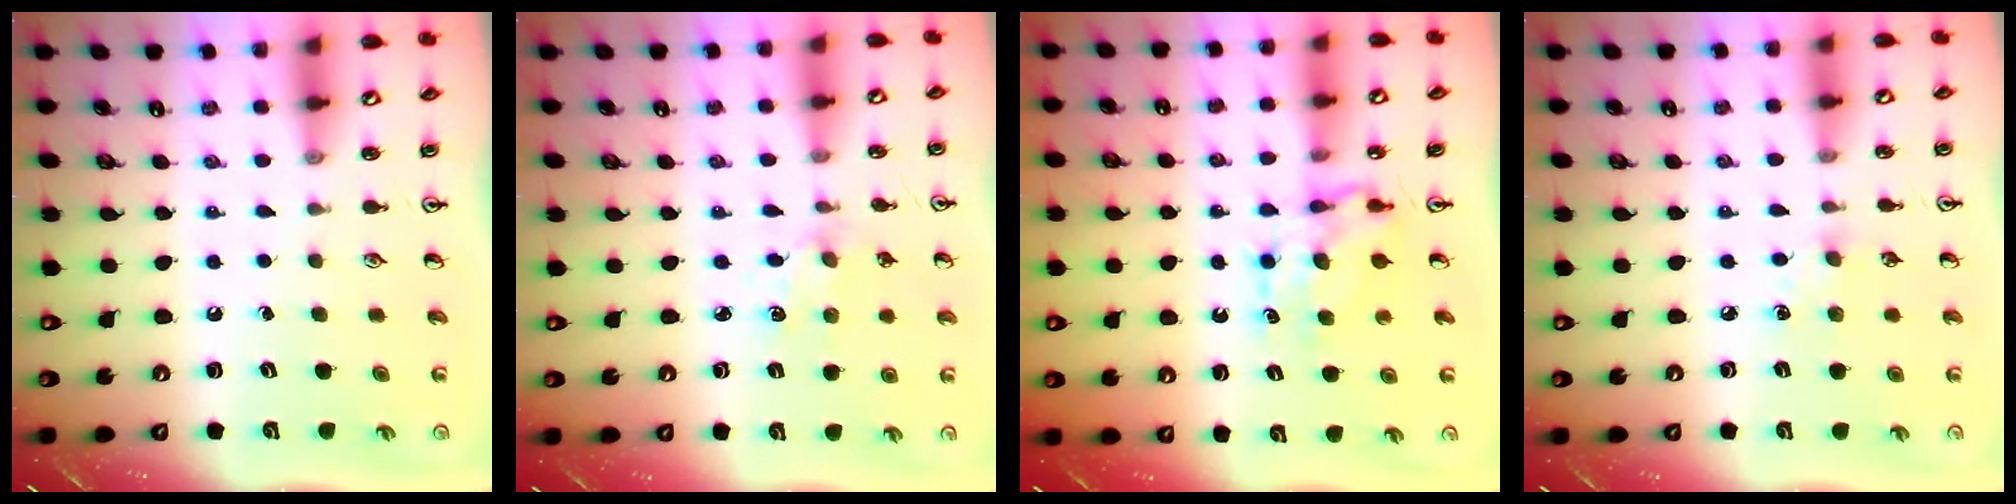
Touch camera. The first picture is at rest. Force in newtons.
{"total": 1.9, "press": 1.8, "slide": 0.2}
{"total": 6.6, "press": 6.6, "slide": 0.5}
{"total": 5.9, "press": 5.8, "slide": 0.6}